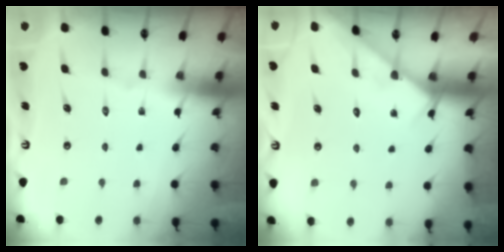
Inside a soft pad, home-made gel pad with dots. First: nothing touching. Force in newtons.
{"total": 5.4, "press": 5.4, "slide": 0.3}